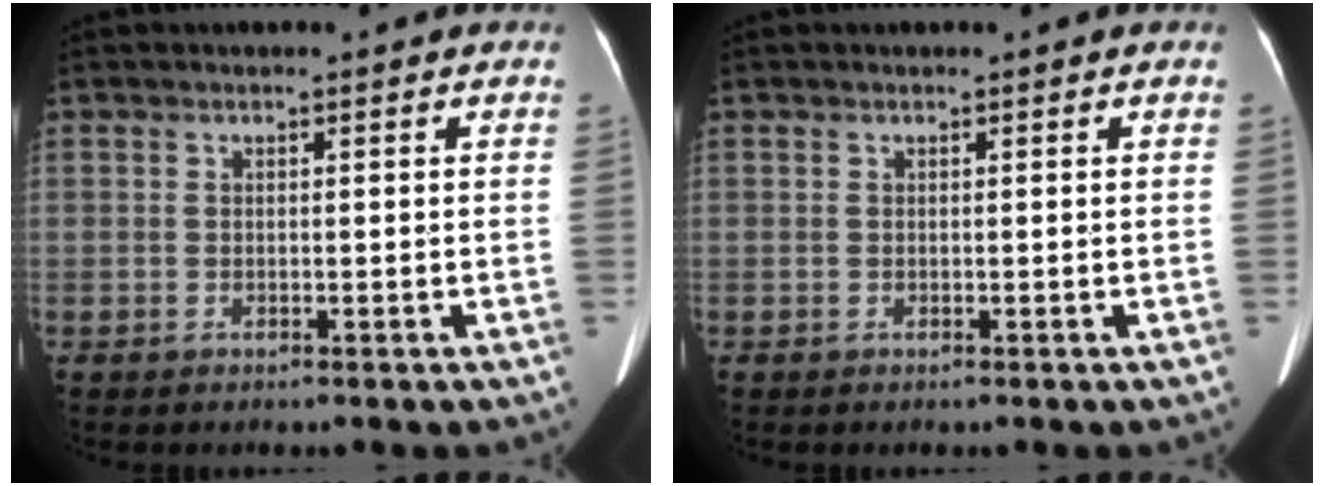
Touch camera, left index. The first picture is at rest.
{"total": 0.0}